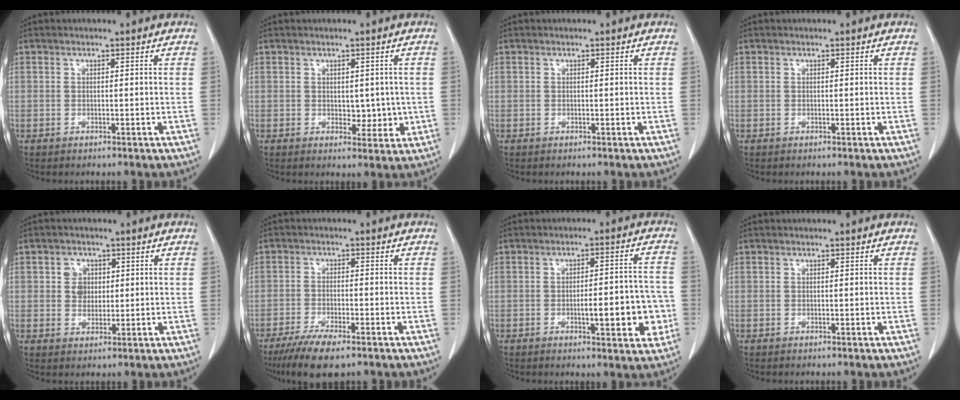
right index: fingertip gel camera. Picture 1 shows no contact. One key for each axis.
{"total": 3.8, "fx": 0.2, "fy": 2.4, "fz": 3.0, "tx": -0.030, "ty": -0.006, "tz": 0.010}
{"total": 0.0}
{"total": 0.0}
{"total": 3.5, "fx": 1.0, "fy": 3.0, "fz": 1.5, "tx": -0.024, "ty": 0.007, "tz": 0.018}
{"total": 7.5, "fx": -5.1, "fy": 1.9, "fz": 5.2, "tx": -0.091, "ty": -0.015, "tz": -0.084}
{"total": 9.2, "fx": -2.2, "fy": 2.5, "fz": 8.6, "tx": -0.111, "ty": 0.014, "tz": -0.023}
{"total": 0.0}